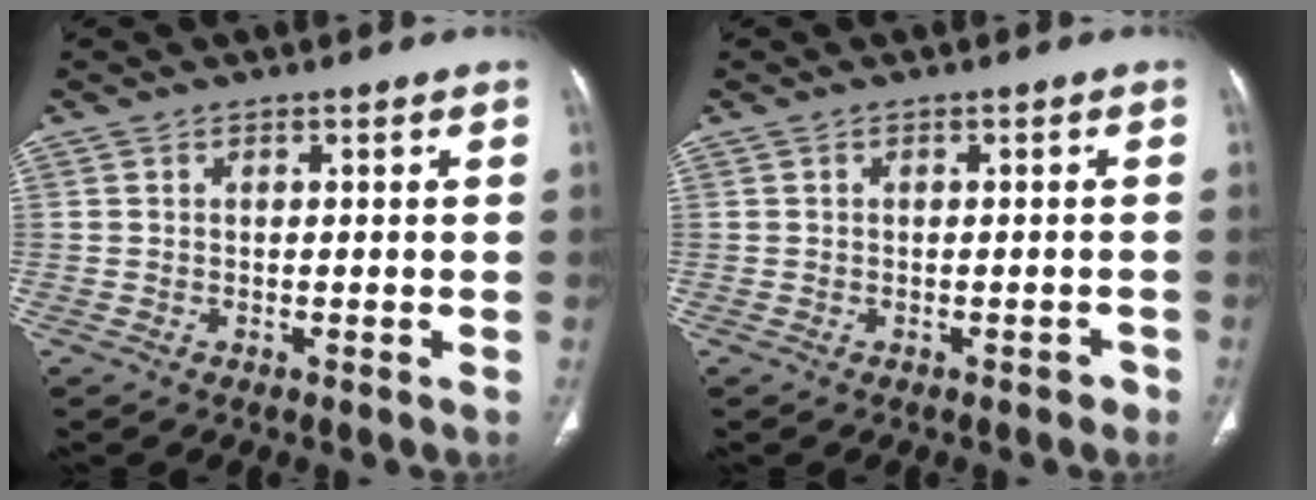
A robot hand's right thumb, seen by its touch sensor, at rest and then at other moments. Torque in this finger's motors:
{"motor_torque": [0.12, -0.13, 0.01, -0.58, 0.03]}